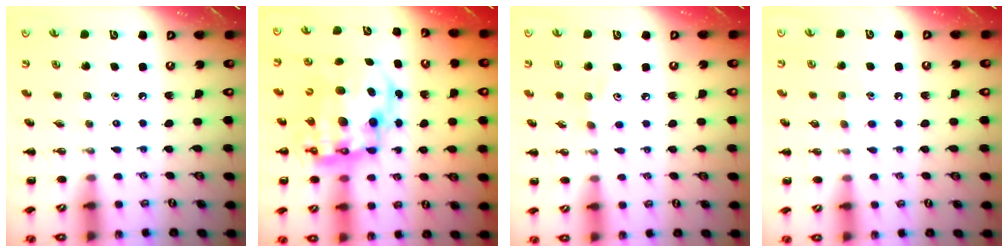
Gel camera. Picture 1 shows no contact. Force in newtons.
{"total": 15.2, "press": 14.7, "slide": 3.9}
{"total": 3.1, "press": 3.0, "slide": 0.8}
{"total": 4.4, "press": 4.2, "slide": 1.4}